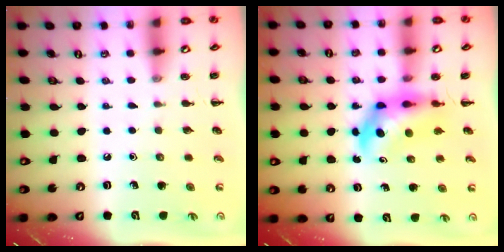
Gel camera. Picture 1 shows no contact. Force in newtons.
{"total": 5.7, "press": 5.5, "slide": 1.4}